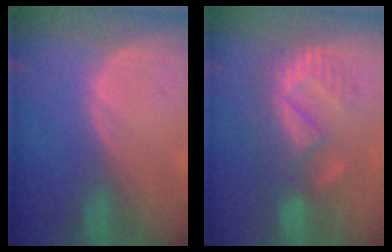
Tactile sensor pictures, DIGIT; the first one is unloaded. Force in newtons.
{"total": 8.2, "press": 7.9, "slide": 2.4}